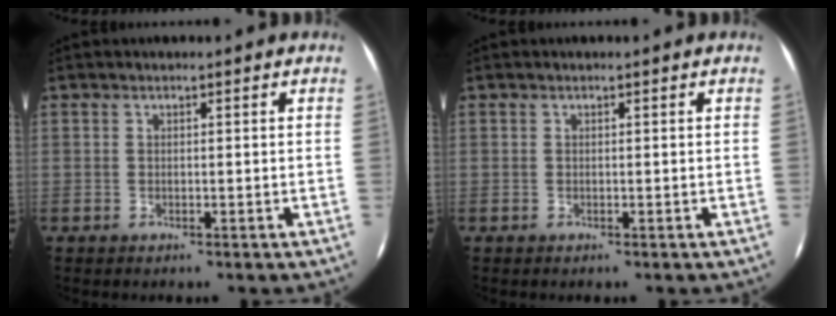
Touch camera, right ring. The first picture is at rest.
{"total": 0.0}